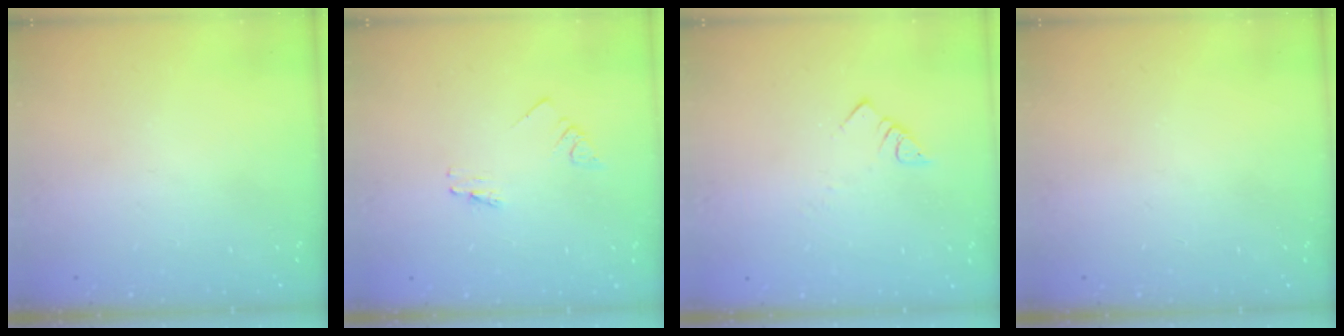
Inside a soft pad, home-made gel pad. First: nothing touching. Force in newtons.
{"total": 0.8, "press": 0.8, "slide": 0.0}
{"total": 3.0, "press": 3.0, "slide": 0.0}
{"total": 0.0}